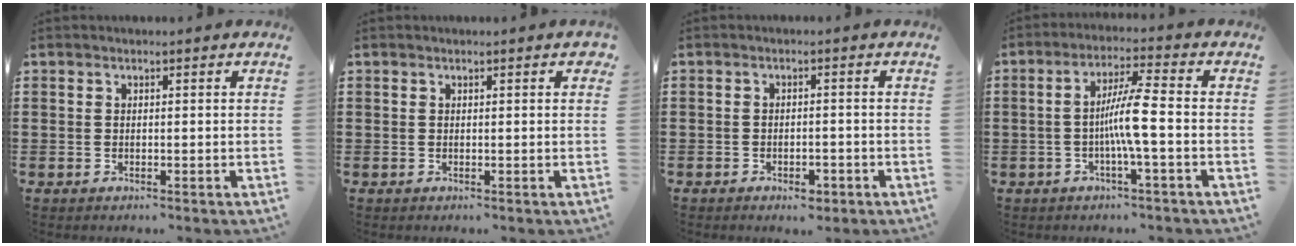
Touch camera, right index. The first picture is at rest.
{"total": 0.0}
{"total": 1.8, "force": [-1.4, 0.9, 0.7], "torque": [-0.017, 0.000, -0.028]}
{"total": 6.6, "force": [-1.2, -0.1, 6.5], "torque": [-0.123, -0.005, -0.030]}